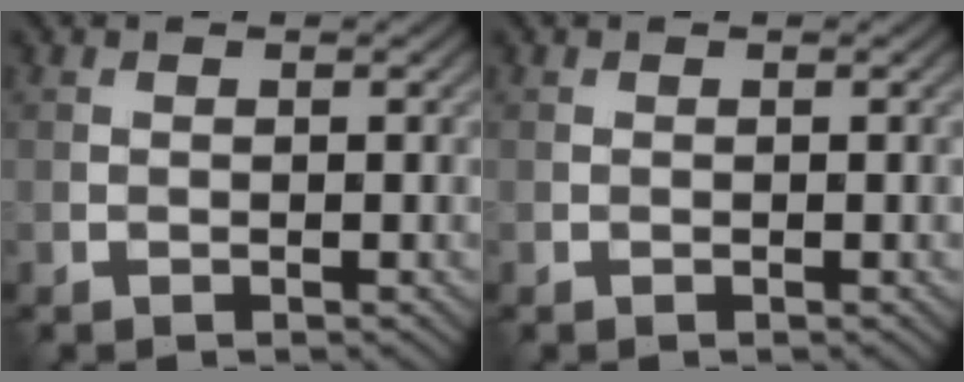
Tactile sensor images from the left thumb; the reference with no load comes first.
{"total": 0.0}